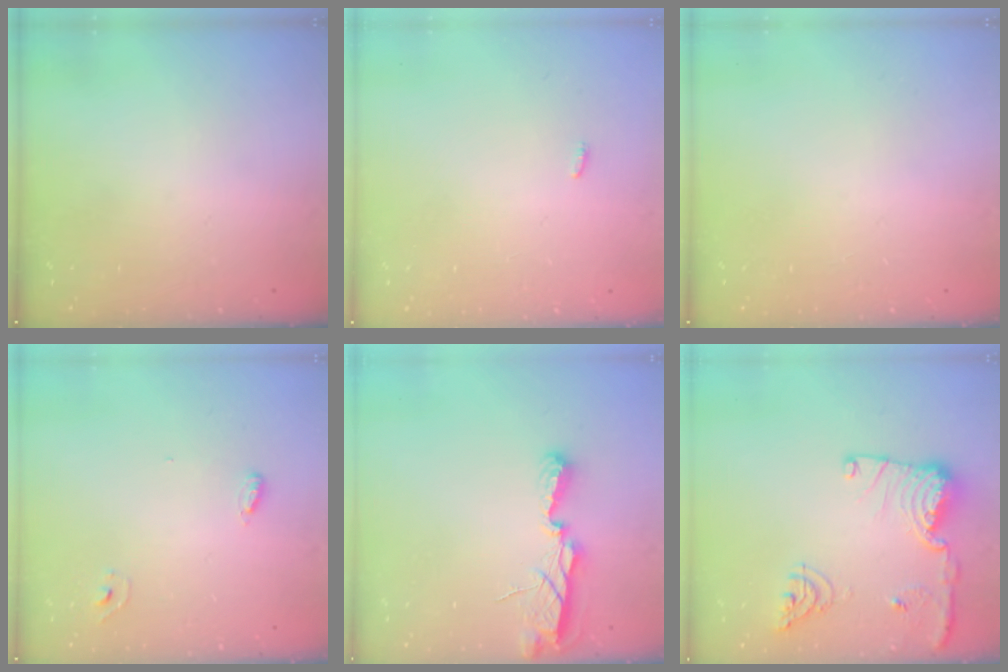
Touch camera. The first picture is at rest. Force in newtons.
{"total": 3.3, "press": 1.6, "slide": 2.9}
{"total": 0.0}
{"total": 3.5, "press": 3.2, "slide": 1.4}
{"total": 7.3, "press": 7.3, "slide": 0.5}
{"total": 15.2, "press": 14.8, "slide": 3.3}